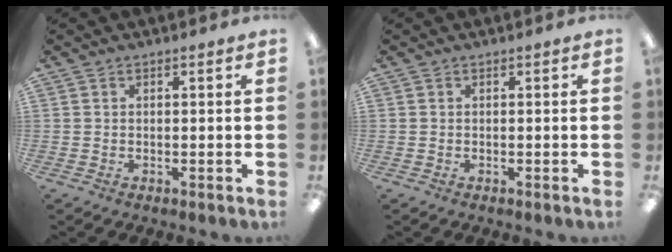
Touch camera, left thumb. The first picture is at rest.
{"total": 0.0}